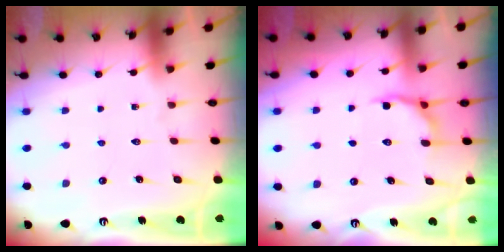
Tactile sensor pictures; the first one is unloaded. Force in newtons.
{"total": 5.0, "press": 4.5, "slide": 2.3}